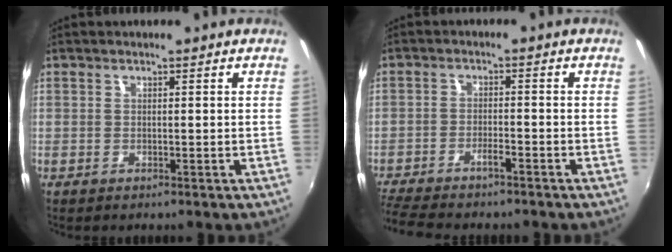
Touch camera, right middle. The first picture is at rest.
{"total": 8.0, "force": [-7.0, 0.9, 3.8], "torque": [-0.094, -0.015, -0.121]}